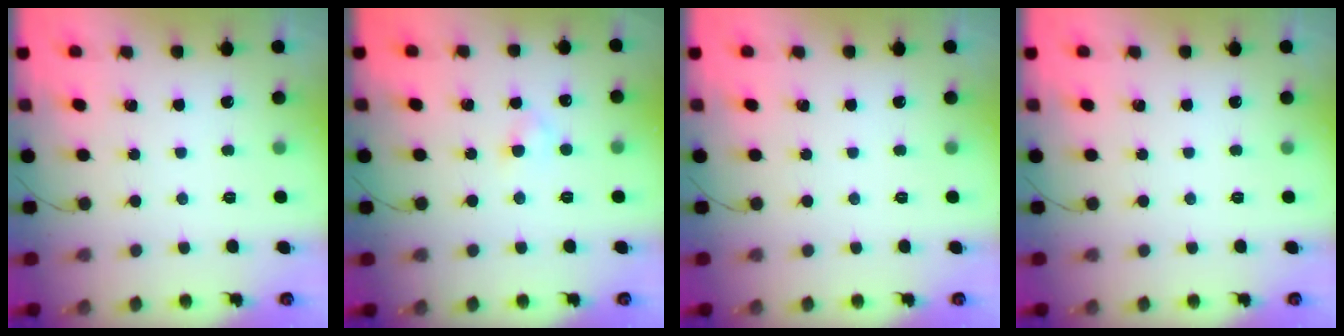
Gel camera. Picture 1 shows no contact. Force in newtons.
{"total": 2.4, "press": 2.1, "slide": 1.2}
{"total": 0.0}
{"total": 0.0}